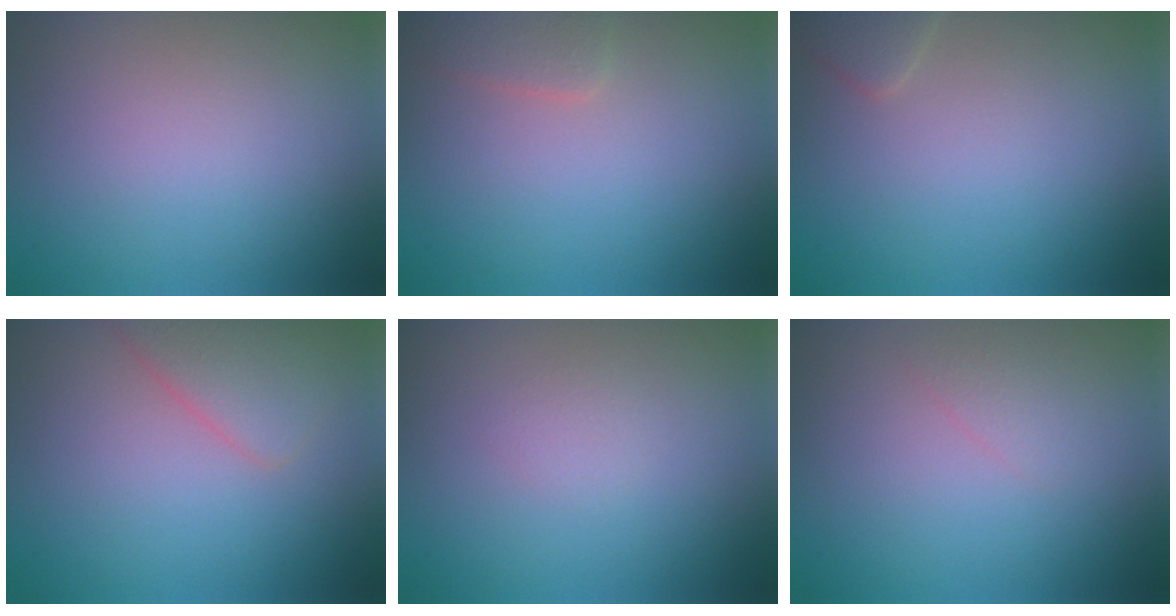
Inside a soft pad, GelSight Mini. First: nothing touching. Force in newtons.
{"total": 1.8, "press": 1.8, "slide": 0.2}
{"total": 1.5, "press": 1.5, "slide": 0.1}
{"total": 2.9, "press": 2.9, "slide": 0.1}
{"total": 0.6, "press": 0.6, "slide": 0.1}
{"total": 0.8, "press": 0.8, "slide": 0.0}